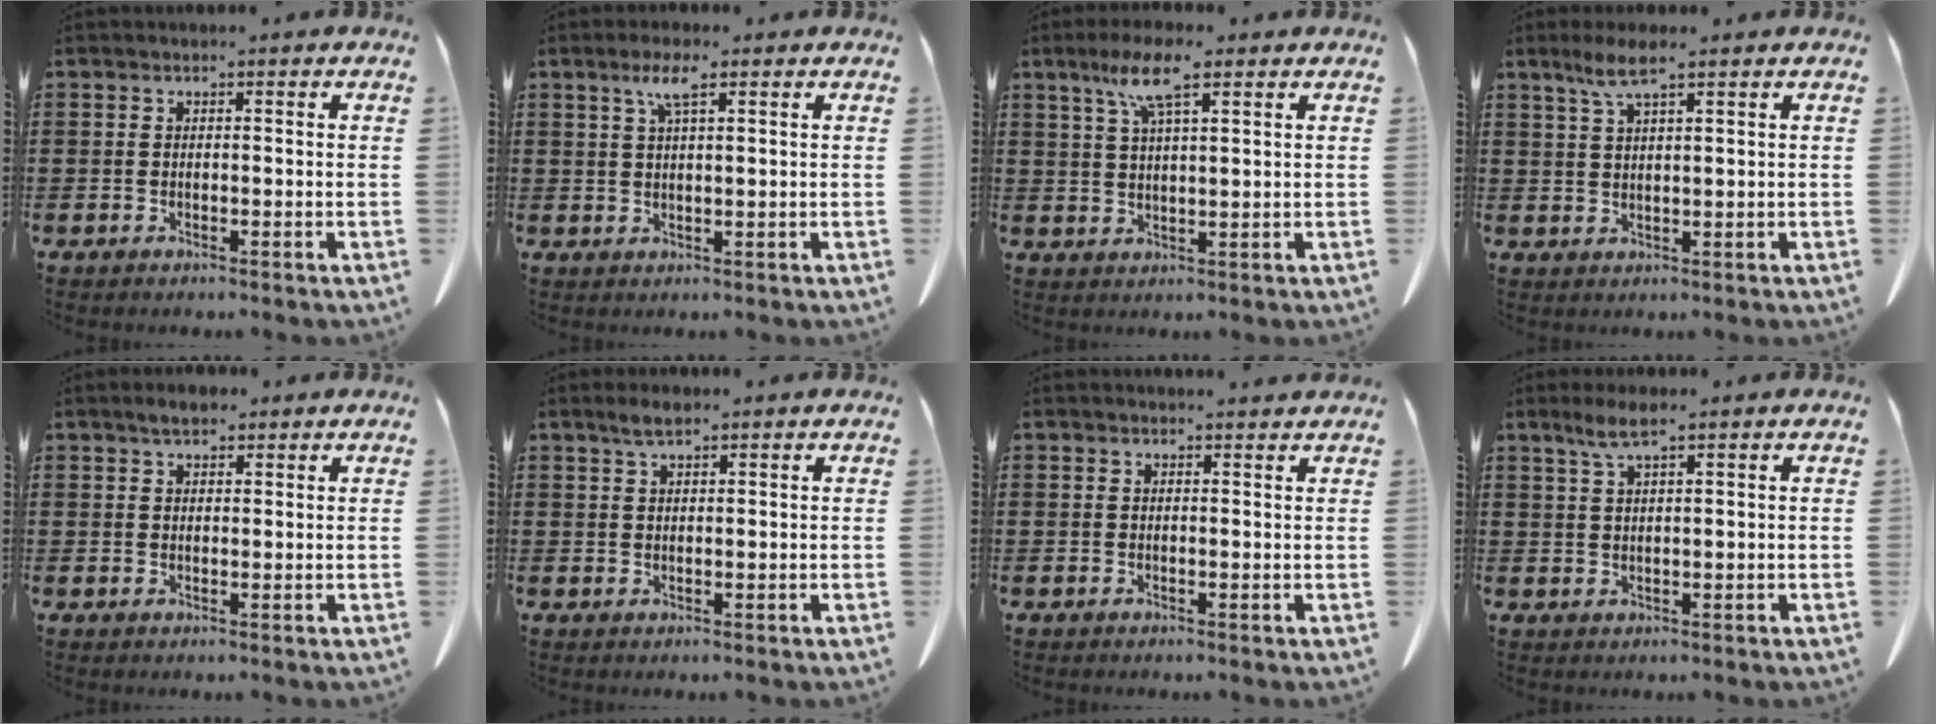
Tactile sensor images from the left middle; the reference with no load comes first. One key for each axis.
{"total": 4.2, "fx": 2.3, "fy": 0.8, "fz": 3.4, "tx": -0.074, "ty": 0.007, "tz": 0.038}
{"total": 7.2, "fx": 4.3, "fy": 1.3, "fz": 5.6, "tx": -0.121, "ty": 0.006, "tz": 0.074}
{"total": 4.6, "fx": 2.8, "fy": 0.6, "fz": 3.5, "tx": -0.077, "ty": 0.004, "tz": 0.050}
{"total": 2.5, "fx": 2.1, "fy": 0.8, "fz": 1.2, "tx": -0.028, "ty": 0.004, "tz": 0.039}
{"total": 2.3, "fx": 1.6, "fy": 0.4, "fz": 1.6, "tx": -0.034, "ty": 0.002, "tz": 0.029}
{"total": 1.2, "fx": 1.1, "fy": 0.0, "fz": 0.3, "tx": -0.008, "ty": 0.000, "tz": 0.021}
{"total": 3.5, "fx": 2.3, "fy": 0.3, "fz": 2.6, "tx": -0.057, "ty": 0.001, "tz": 0.041}